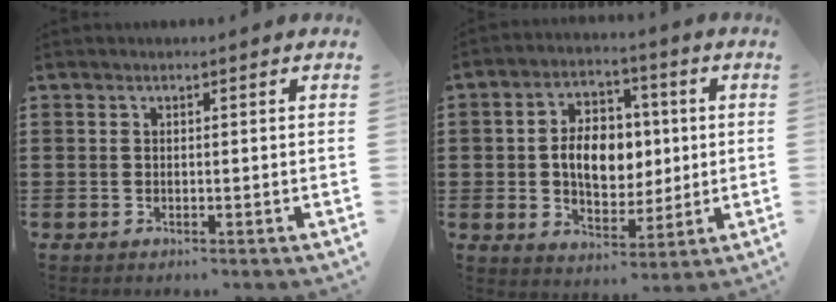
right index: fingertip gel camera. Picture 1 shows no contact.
{"total": 8.2, "force": [0.5, 5.8, 5.8], "torque": [-0.107, 0.010, 0.001]}